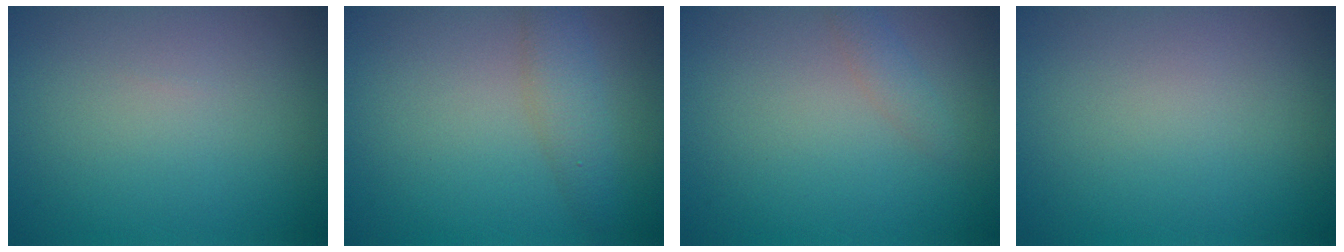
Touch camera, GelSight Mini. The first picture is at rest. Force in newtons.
{"total": 2.5, "press": 2.5, "slide": 0.0}
{"total": 1.2, "press": 1.2, "slide": 0.1}
{"total": 0.0}